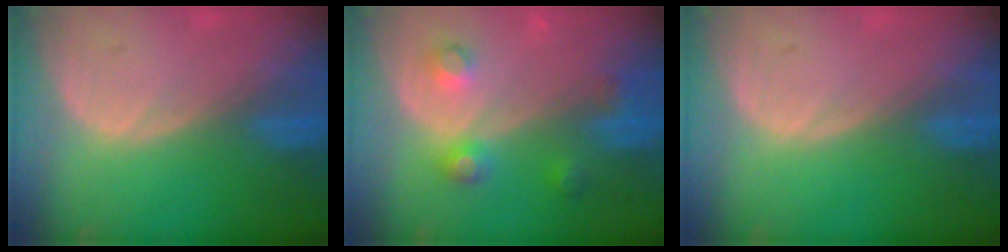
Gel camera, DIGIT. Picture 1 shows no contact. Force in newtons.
{"total": 4.5, "press": 4.5, "slide": 0.1}
{"total": 0.0}